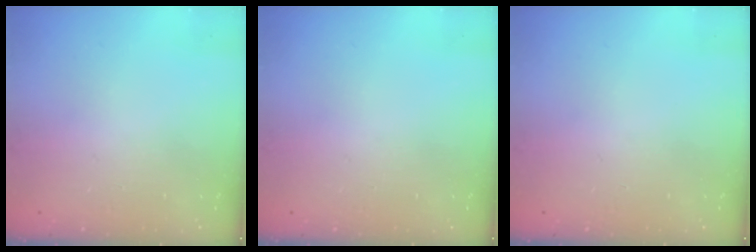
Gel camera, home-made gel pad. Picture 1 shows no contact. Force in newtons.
{"total": 0.0}
{"total": 0.0}